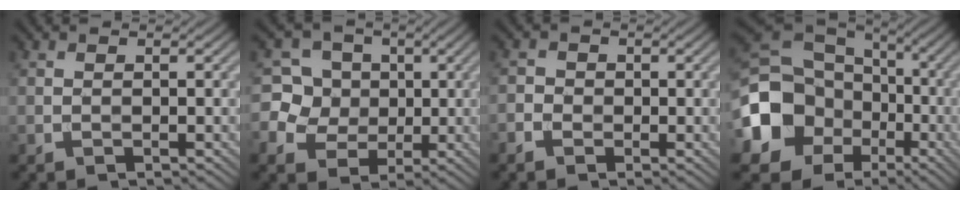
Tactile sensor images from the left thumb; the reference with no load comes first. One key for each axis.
{"total": 10.2, "fx": 1.5, "fy": 9.5, "fz": 3.4, "tx": -0.137, "ty": 0.031, "tz": 0.015}
{"total": 2.1, "fx": -1.1, "fy": 1.7, "fz": 0.5, "tx": -0.008, "ty": 0.000, "tz": -0.027}
{"total": 16.5, "fx": -4.6, "fy": 13.5, "fz": 8.1, "tx": -0.217, "ty": -0.028, "tz": -0.094}